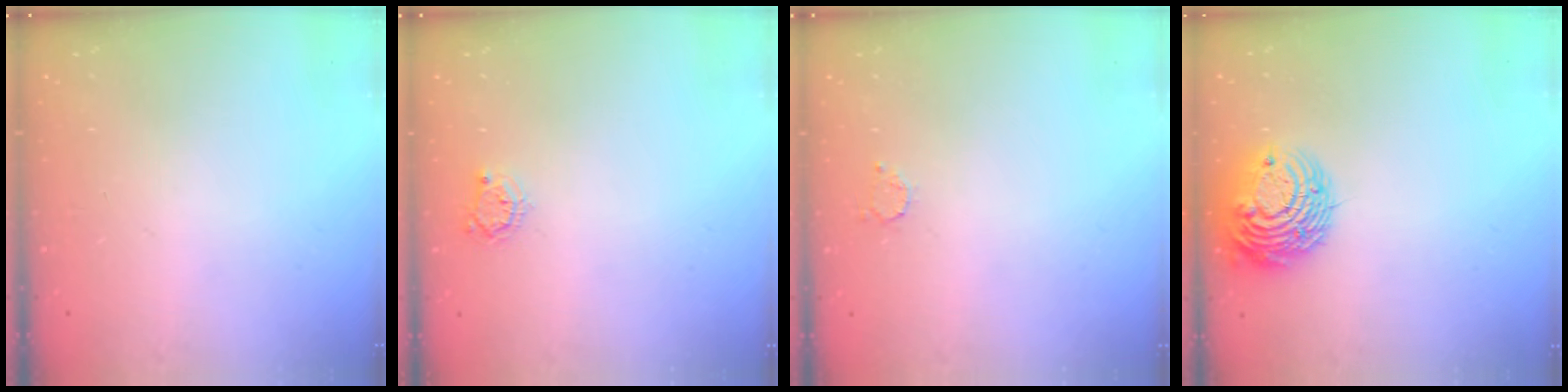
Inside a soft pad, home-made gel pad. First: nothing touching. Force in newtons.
{"total": 3.3, "press": 3.3, "slide": 0.3}
{"total": 1.7, "press": 1.7, "slide": 0.3}
{"total": 12.5, "press": 12.5, "slide": 1.2}